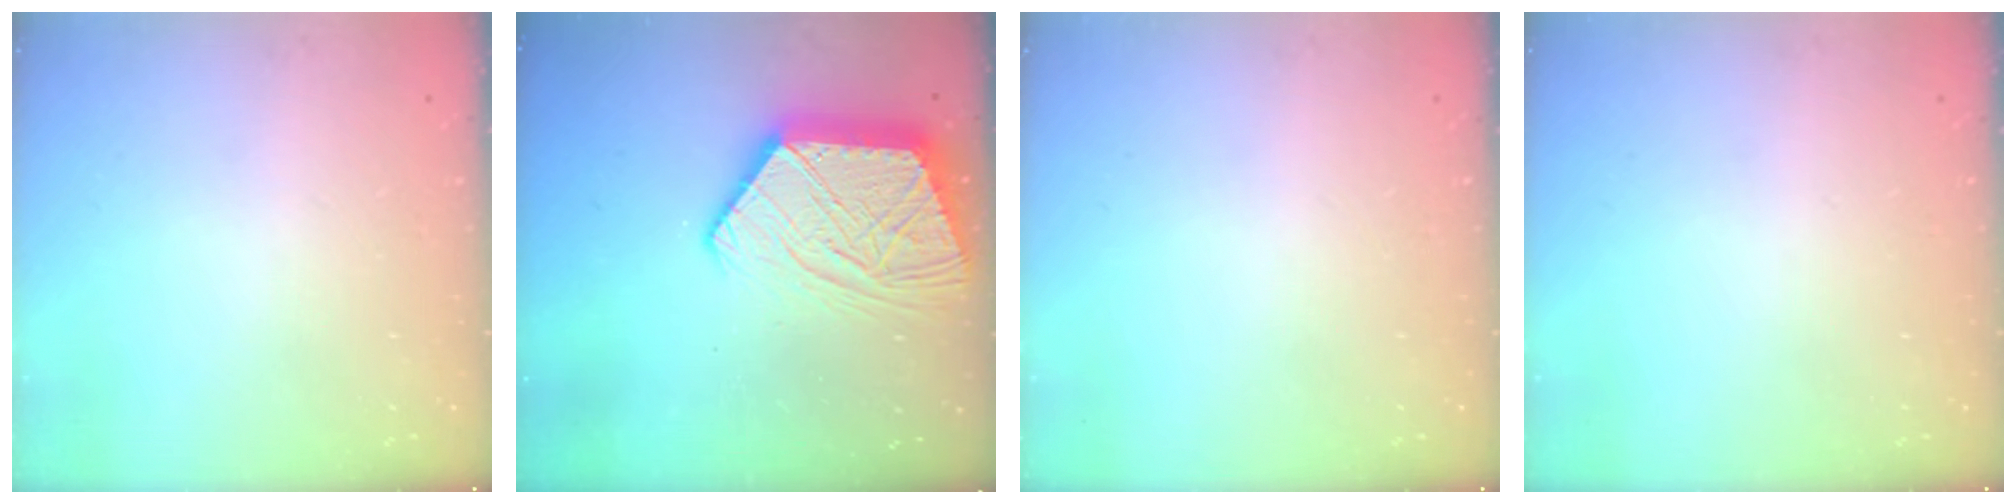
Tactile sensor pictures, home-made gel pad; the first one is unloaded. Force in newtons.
{"total": 18.2, "press": 18.1, "slide": 1.6}
{"total": 0.0}
{"total": 0.0}